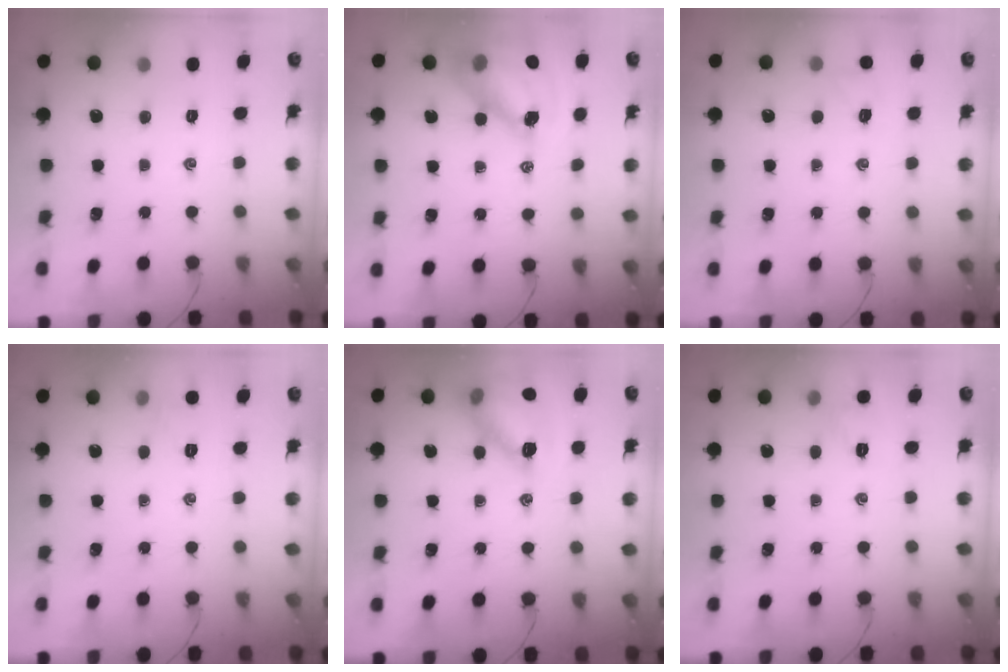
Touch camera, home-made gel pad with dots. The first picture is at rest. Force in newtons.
{"total": 14.1, "press": 13.5, "slide": 3.9}
{"total": 4.4, "press": 4.2, "slide": 1.2}
{"total": 3.8, "press": 3.6, "slide": 1.0}
{"total": 13.6, "press": 13.6, "slide": 0.7}
{"total": 2.9, "press": 2.8, "slide": 0.5}